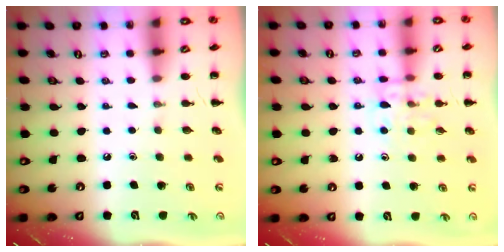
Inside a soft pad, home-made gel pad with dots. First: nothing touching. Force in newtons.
{"total": 9.7, "press": 9.5, "slide": 1.6}